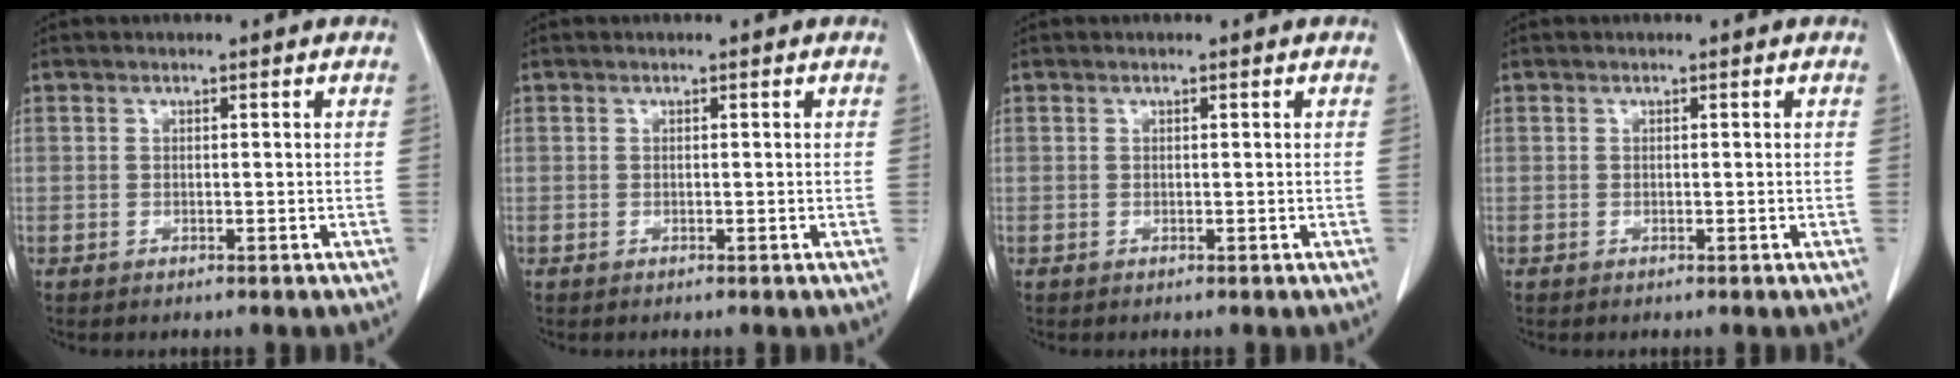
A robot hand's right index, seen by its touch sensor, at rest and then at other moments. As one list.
[{"total": 0.0}, {"total": 0.0}, {"total": 0.0}]